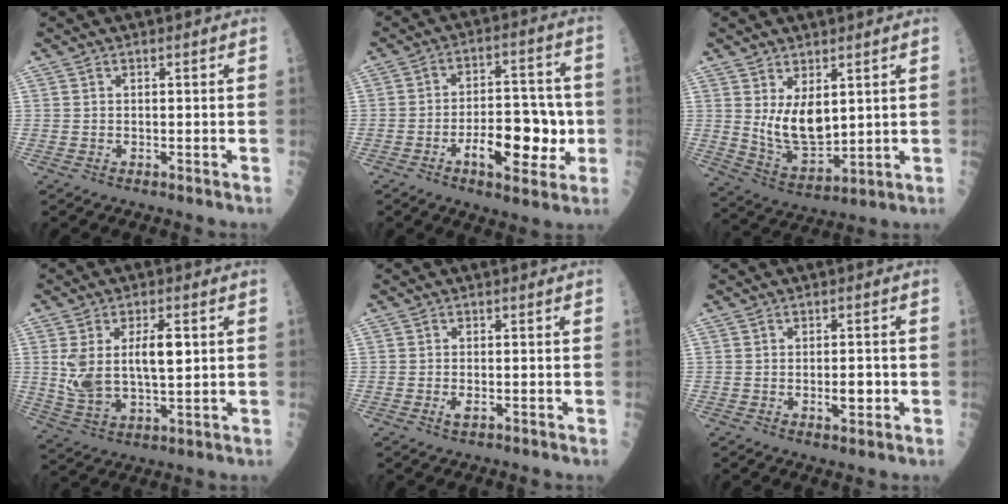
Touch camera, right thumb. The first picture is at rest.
{"total": 13.7, "force": [-3.6, 6.3, 11.6], "torque": [-0.149, 0.029, -0.052]}
{"total": 9.4, "force": [2.6, 5.0, 7.6], "torque": [-0.116, -0.033, 0.066]}
{"total": 11.9, "force": [2.1, 5.6, 10.3], "torque": [-0.194, -0.004, 0.048]}
{"total": 1.4, "force": [-0.5, 0.5, 1.2], "torque": [-0.020, -0.001, -0.009]}
{"total": 3.5, "force": [-0.6, 1.5, 3.1], "torque": [-0.037, 0.000, -0.006]}